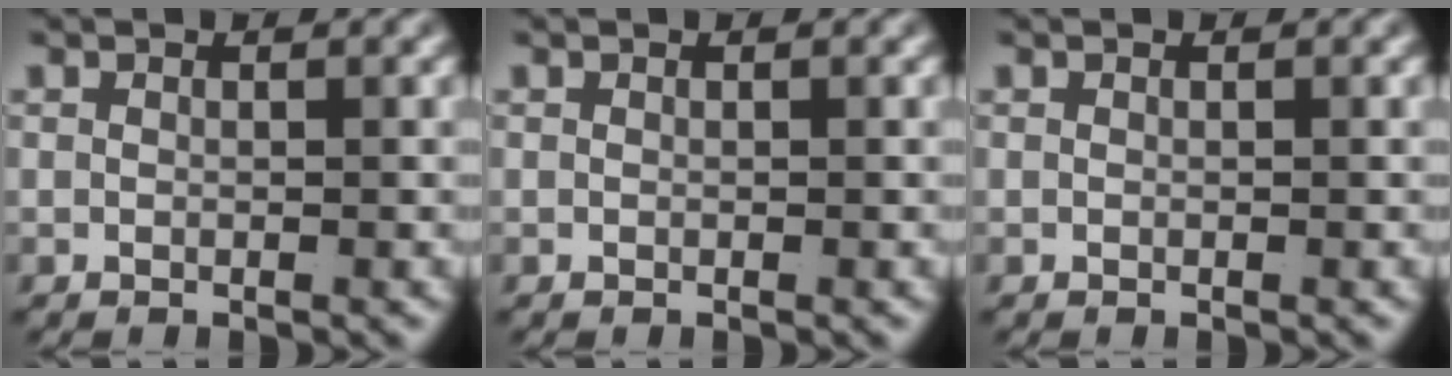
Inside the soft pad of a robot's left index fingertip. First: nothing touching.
{"total": 0.0}
{"total": 0.0}